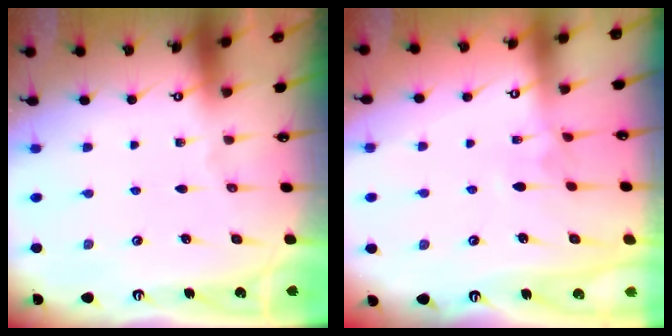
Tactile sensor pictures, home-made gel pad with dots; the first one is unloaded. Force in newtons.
{"total": 2.9, "press": 2.9, "slide": 0.2}